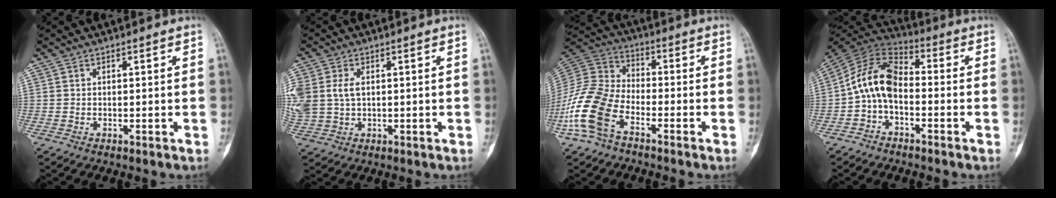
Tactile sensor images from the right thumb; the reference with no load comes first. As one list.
[{"total": 11.0, "force": [1.4, 8.1, 7.3], "torque": [-0.202, 0.008, 0.037]}, {"total": 15.3, "force": [-7.0, 8.9, 10.3], "torque": [-0.223, 0.041, -0.151]}, {"total": 11.3, "force": [-2.3, 7.0, 8.5], "torque": [-0.156, 0.052, -0.059]}]